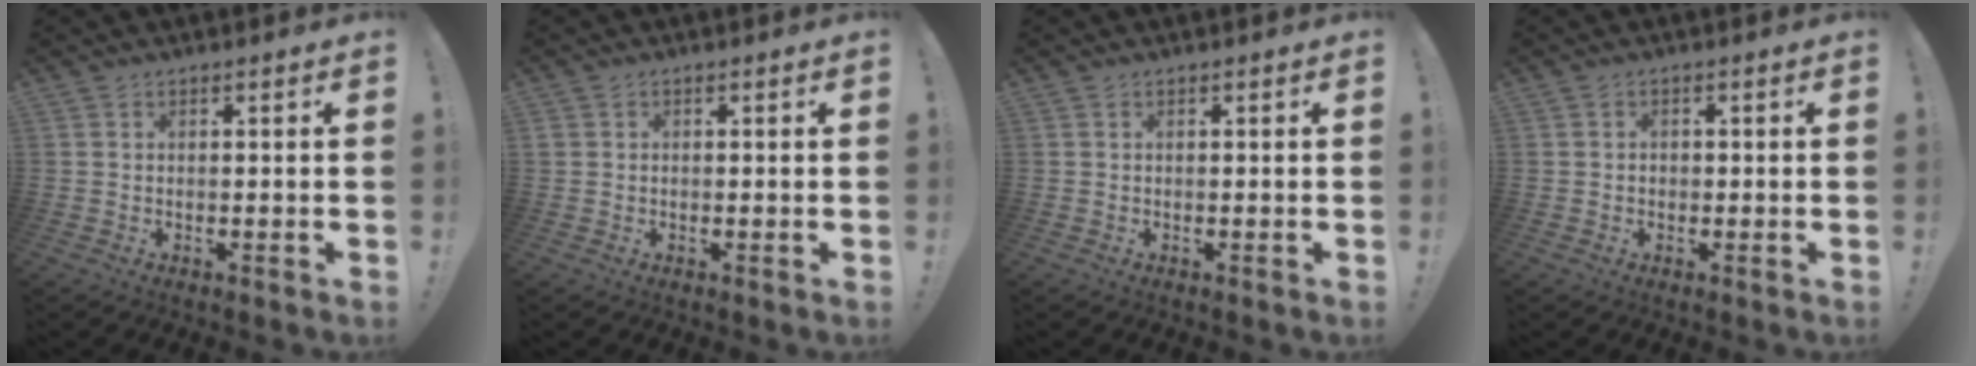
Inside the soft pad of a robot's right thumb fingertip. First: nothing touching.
{"total": 0.9, "force": [-0.1, 0.9, 0.0], "torque": [-0.006, 0.005, 0.001]}
{"total": 0.0}
{"total": 1.1, "force": [-0.6, 0.8, 0.6], "torque": [-0.010, 0.005, -0.011]}